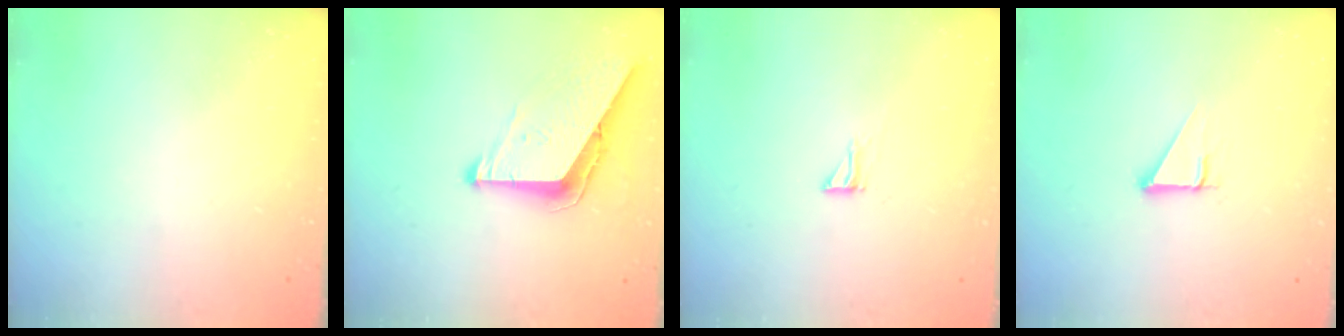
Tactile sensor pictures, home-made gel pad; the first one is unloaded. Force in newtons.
{"total": 8.8, "press": 8.7, "slide": 0.4}
{"total": 4.2, "press": 4.2, "slide": 0.2}
{"total": 3.0, "press": 3.0, "slide": 0.1}